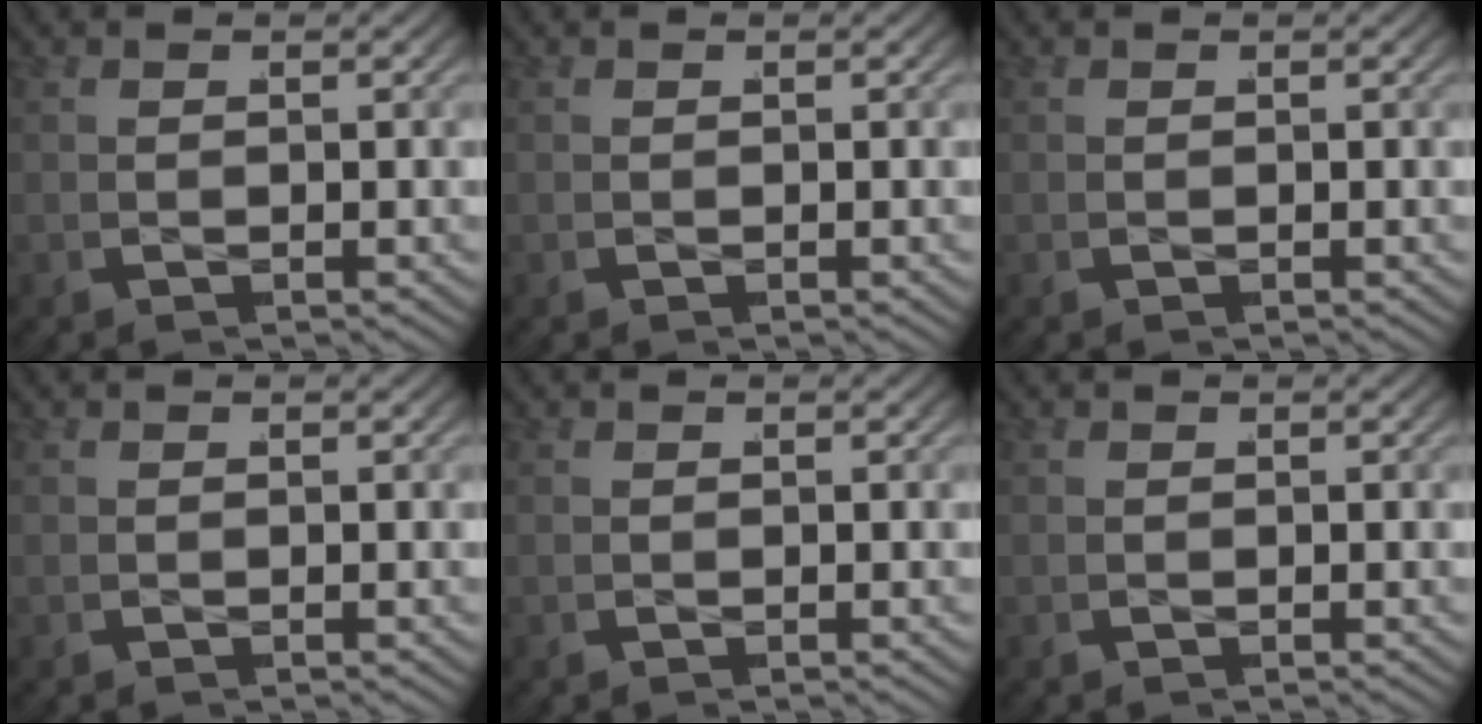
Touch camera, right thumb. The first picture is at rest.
{"total": 0.0}
{"total": 0.0}
{"total": 0.0}
{"total": 0.0}
{"total": 0.0}